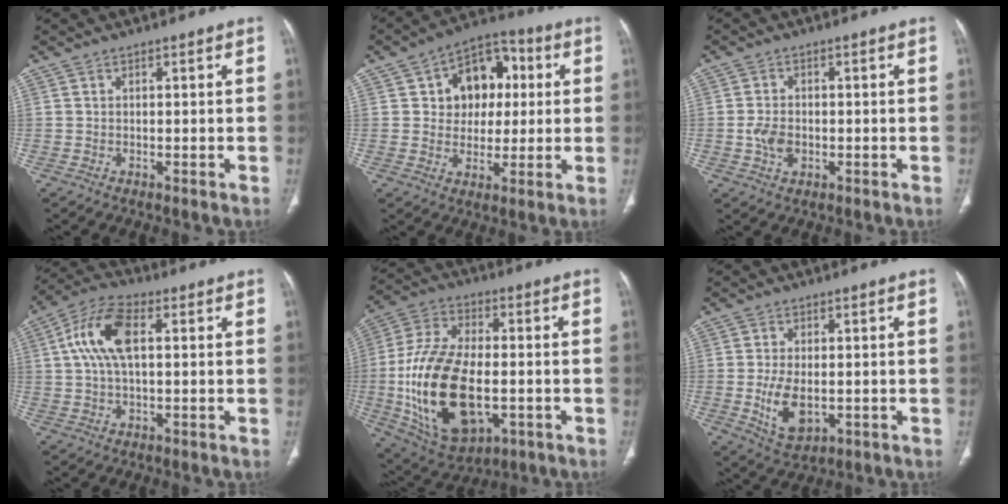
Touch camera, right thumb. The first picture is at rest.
{"total": 13.0, "force": [2.9, 9.8, 8.0], "torque": [-0.066, 0.012, 0.040]}
{"total": 5.1, "force": [-0.8, 3.6, 3.5], "torque": [-0.063, 0.001, -0.010]}
{"total": 10.6, "force": [2.0, 5.2, 9.1], "torque": [-0.190, 0.025, 0.034]}
{"total": 23.8, "force": [-4.1, 13.1, 19.5], "torque": [-0.378, 0.007, -0.051]}
{"total": 7.8, "force": [-1.2, 4.5, 6.2], "torque": [-0.113, -0.010, -0.010]}